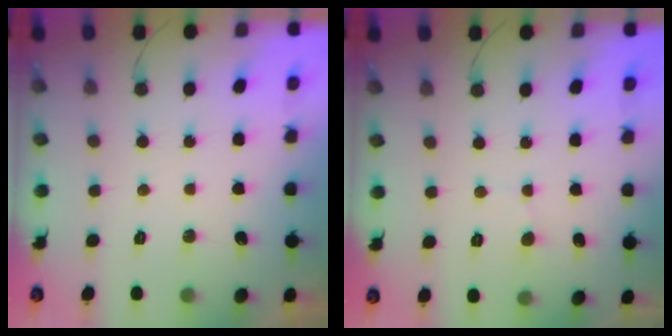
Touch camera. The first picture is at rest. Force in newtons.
{"total": 2.1, "press": 2.1, "slide": 0.2}